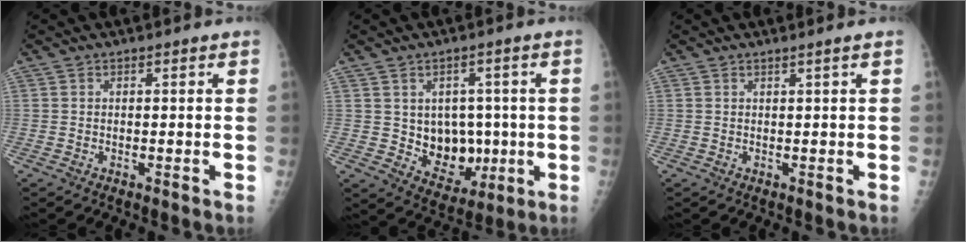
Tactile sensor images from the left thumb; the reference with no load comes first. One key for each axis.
{"total": 10.0, "fx": -0.2, "fy": 7.9, "fz": 6.1, "tx": -0.039, "ty": -0.006, "tz": 0.018}
{"total": 1.0, "fx": 0.5, "fy": -0.5, "fz": 0.8, "tx": -0.023, "ty": -0.007, "tz": 0.015}